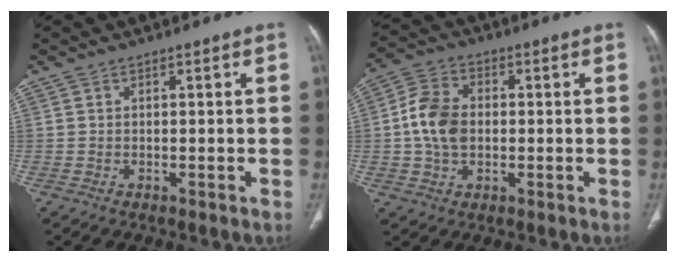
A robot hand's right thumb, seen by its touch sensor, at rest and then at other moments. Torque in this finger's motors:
{"motor_torque": [0.30, 0.67, 0.87, -0.77, 0.29]}